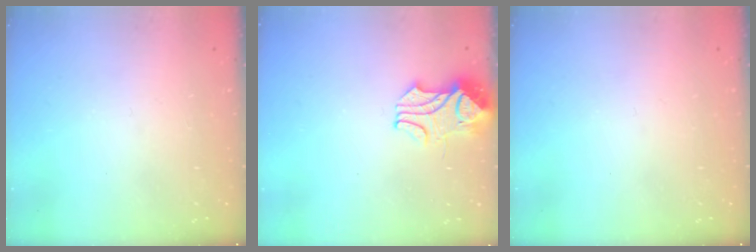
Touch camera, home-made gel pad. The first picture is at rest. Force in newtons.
{"total": 2.4, "press": 2.2, "slide": 1.0}
{"total": 0.0}